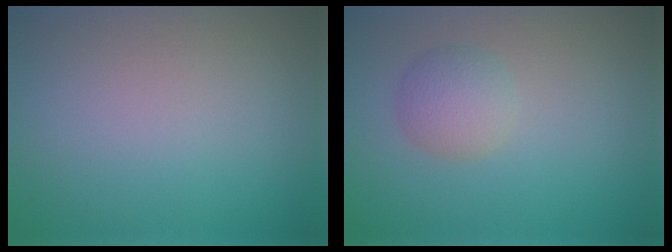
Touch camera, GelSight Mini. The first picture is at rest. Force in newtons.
{"total": 2.5, "press": 2.5, "slide": 0.1}